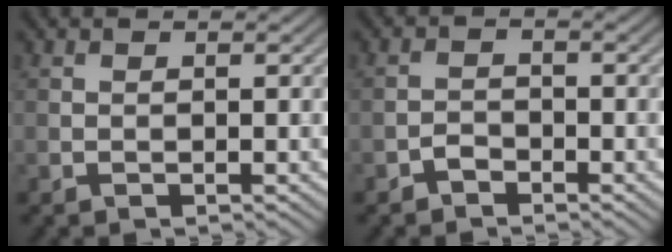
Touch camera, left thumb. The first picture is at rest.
{"total": 1.7, "force": [-1.4, 0.9, 0.6], "torque": [-0.007, 0.005, -0.032]}